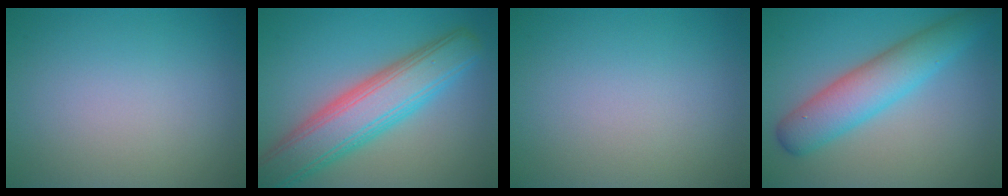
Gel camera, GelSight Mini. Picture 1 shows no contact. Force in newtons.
{"total": 8.1, "press": 8.1, "slide": 0.5}
{"total": 0.0}
{"total": 5.6, "press": 5.6, "slide": 0.3}